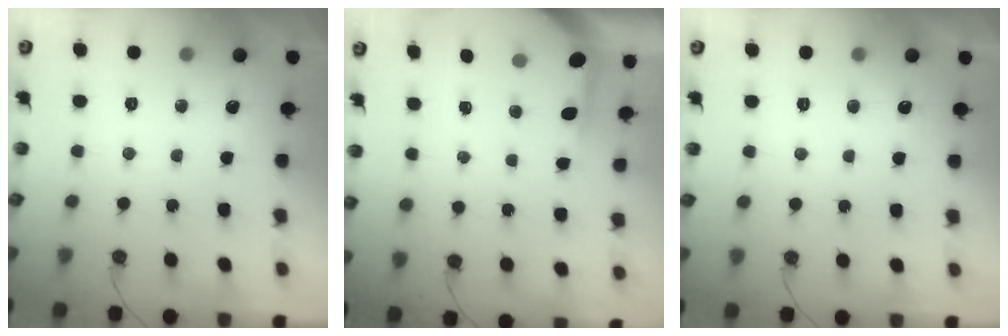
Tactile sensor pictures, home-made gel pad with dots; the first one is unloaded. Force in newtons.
{"total": 3.9, "press": 3.9, "slide": 0.3}
{"total": 0.0}